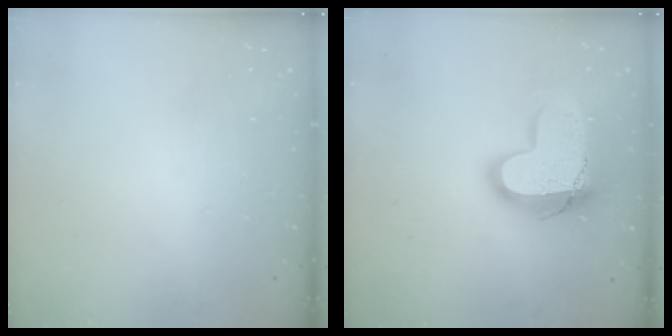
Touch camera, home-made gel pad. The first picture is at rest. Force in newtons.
{"total": 16.7, "press": 16.7, "slide": 1.5}